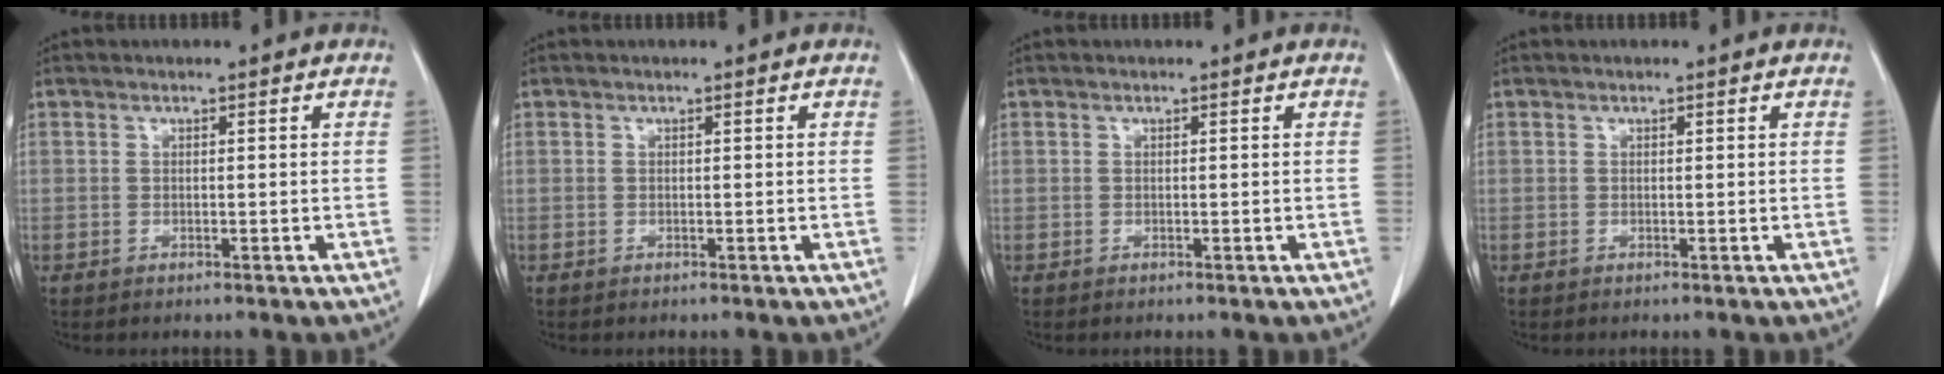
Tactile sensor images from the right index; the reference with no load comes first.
{"total": 0.0}
{"total": 0.0}
{"total": 0.0}